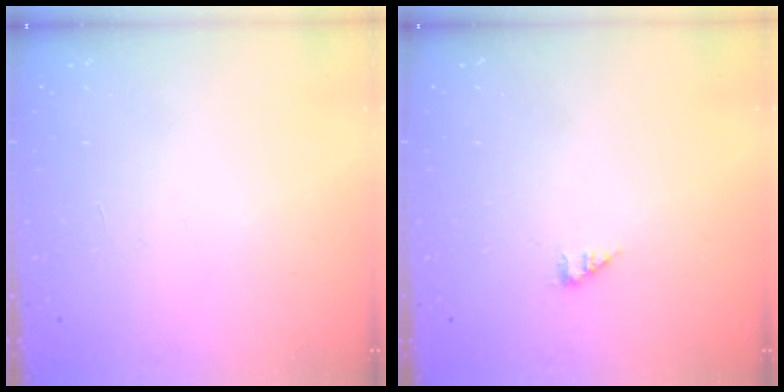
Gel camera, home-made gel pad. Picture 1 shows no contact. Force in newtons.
{"total": 1.3, "press": 1.3, "slide": 0.2}